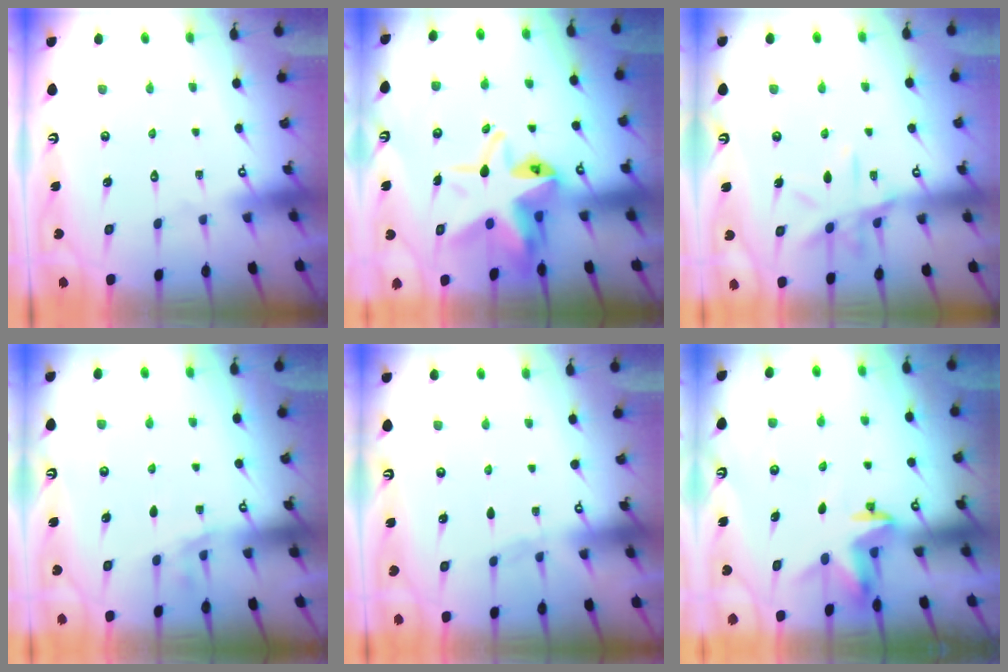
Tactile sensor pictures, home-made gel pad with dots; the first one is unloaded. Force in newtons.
{"total": 11.1, "press": 11.0, "slide": 0.9}
{"total": 11.9, "press": 11.9, "slide": 0.8}
{"total": 4.6, "press": 3.9, "slide": 2.5}
{"total": 1.5, "press": 1.4, "slide": 0.3}
{"total": 3.2, "press": 3.2, "slide": 0.3}